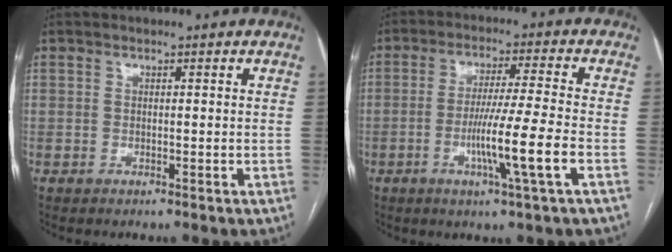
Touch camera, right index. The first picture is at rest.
{"total": 9.6, "force": [-3.1, -1.4, 9.0], "torque": [-0.166, -0.013, -0.057]}